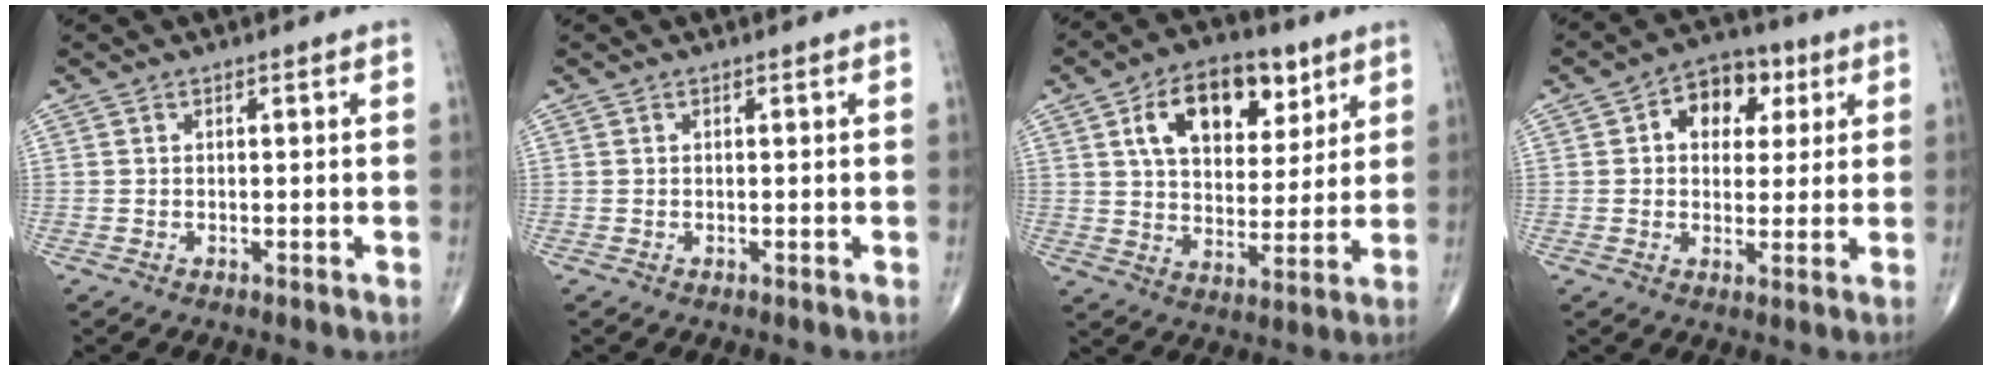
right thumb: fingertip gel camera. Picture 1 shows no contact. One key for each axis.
{"total": 0.0}
{"total": 16.3, "fx": 7.1, "fy": 9.9, "fz": 10.9, "tx": -0.132, "ty": -0.016, "tz": 0.120}
{"total": 9.8, "fx": 3.1, "fy": 7.1, "fz": 6.1, "tx": -0.048, "ty": 0.008, "tz": 0.041}